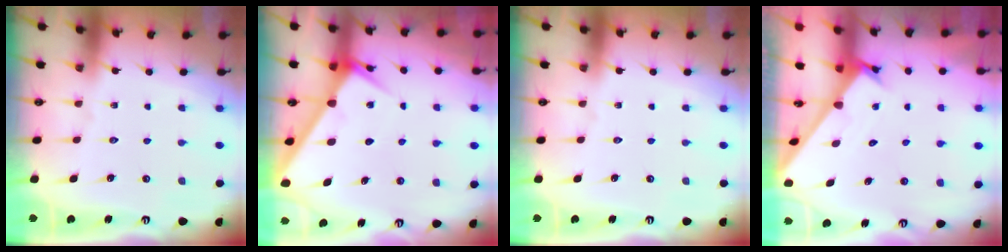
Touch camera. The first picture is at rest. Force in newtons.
{"total": 4.5, "press": 4.5, "slide": 0.4}
{"total": 0.0}
{"total": 1.7, "press": 1.7, "slide": 0.1}